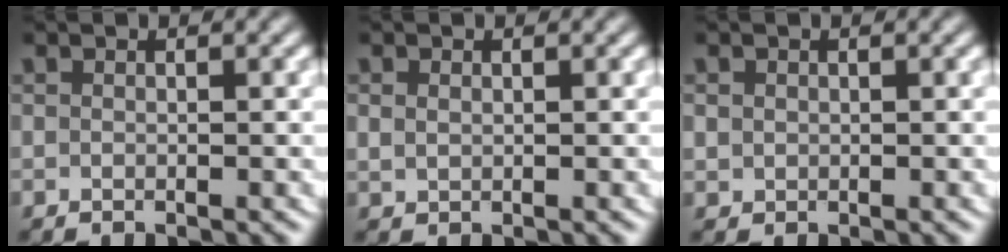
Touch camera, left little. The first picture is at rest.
{"total": 0.8, "force": [0.4, 0.6, 0.4], "torque": [-0.010, -0.003, 0.015]}
{"total": 1.1, "force": [0.4, 1.0, 0.4], "torque": [-0.016, -0.003, 0.013]}